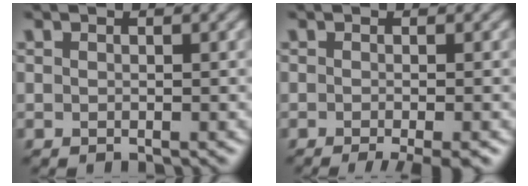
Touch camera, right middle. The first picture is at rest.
{"total": 3.4, "force": [-1.8, 0.6, 2.8], "torque": [-0.031, -0.004, -0.029]}